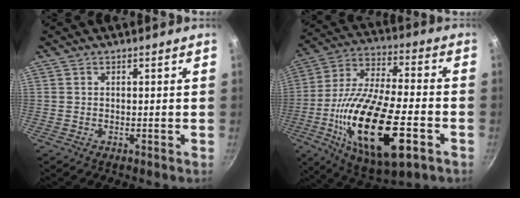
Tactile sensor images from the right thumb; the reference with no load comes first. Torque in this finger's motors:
{"motor_torque": [0.29, 1.47, 2.36, -0.40, 0.72]}